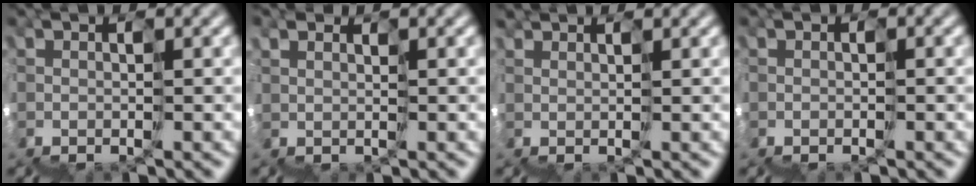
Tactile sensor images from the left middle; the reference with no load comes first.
{"total": 2.6, "force": [0.9, -0.8, -2.3], "torque": [0.019, 0.015, 0.016]}
{"total": 1.5, "force": [1.5, -0.1, -0.5], "torque": [0.018, 0.019, 0.024]}
{"total": 1.1, "force": [-0.7, 0.6, 0.5], "torque": [-0.018, -0.006, -0.004]}